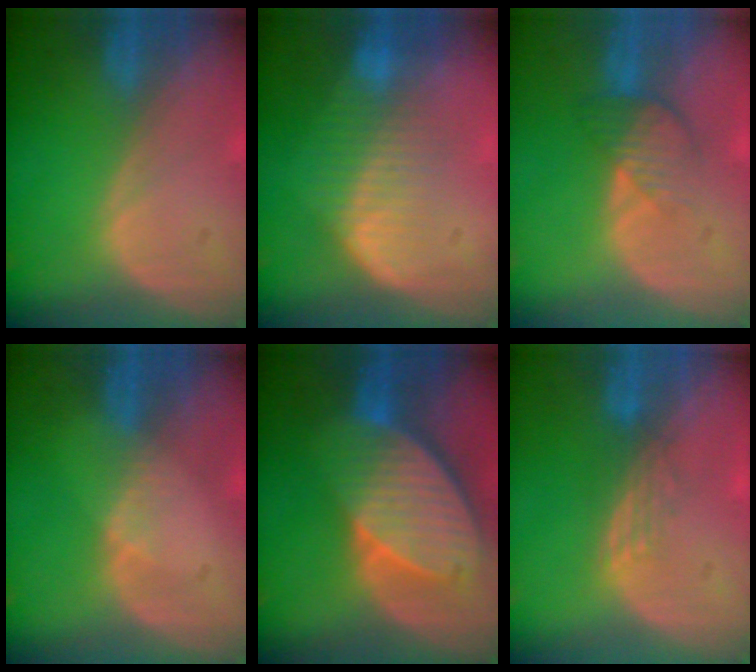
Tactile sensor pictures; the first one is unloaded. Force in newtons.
{"total": 7.2, "press": 6.6, "slide": 2.8}
{"total": 4.3, "press": 3.7, "slide": 2.1}
{"total": 1.1, "press": 1.1, "slide": 0.2}
{"total": 10.2, "press": 8.8, "slide": 5.0}
{"total": 2.9, "press": 2.4, "slide": 1.6}